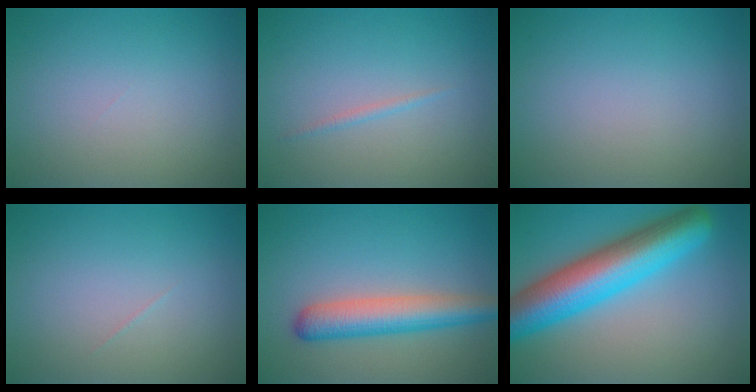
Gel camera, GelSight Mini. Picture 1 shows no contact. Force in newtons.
{"total": 0.6, "press": 0.6, "slide": 0.0}
{"total": 0.0}
{"total": 0.0}
{"total": 5.1, "press": 5.1, "slide": 0.2}
{"total": 10.3, "press": 10.3, "slide": 0.4}